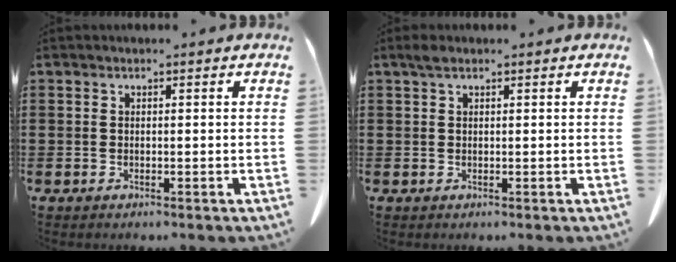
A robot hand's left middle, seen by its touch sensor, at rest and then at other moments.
{"total": 1.2, "force": [0.7, 0.5, 0.9], "torque": [-0.020, 0.001, 0.013]}